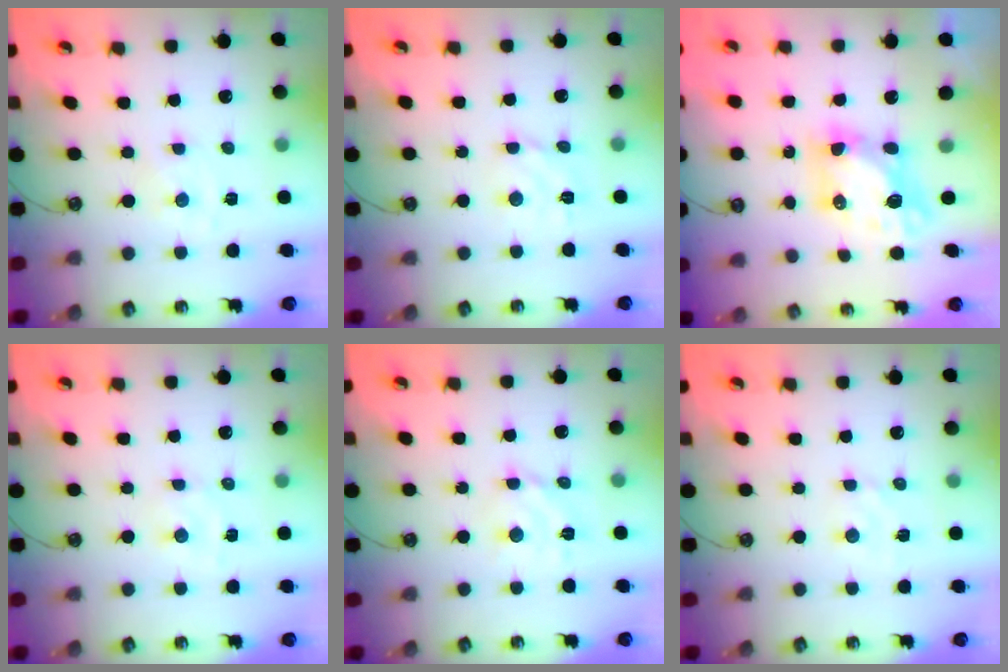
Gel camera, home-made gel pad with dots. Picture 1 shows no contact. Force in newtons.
{"total": 5.3, "press": 5.3, "slide": 0.4}
{"total": 7.5, "press": 7.5, "slide": 0.7}
{"total": 2.3, "press": 2.3, "slide": 0.3}
{"total": 7.1, "press": 7.1, "slide": 0.2}
{"total": 2.3, "press": 2.3, "slide": 0.4}